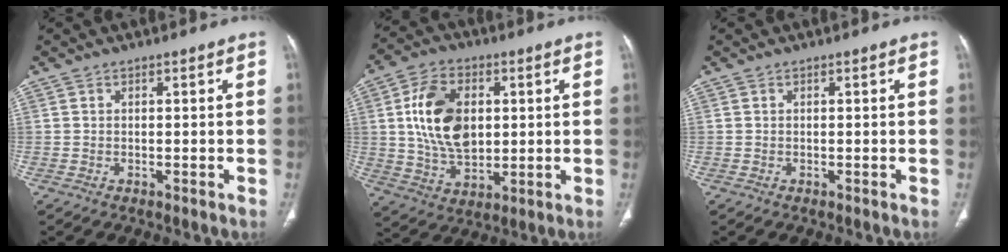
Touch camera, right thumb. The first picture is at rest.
{"total": 14.8, "force": [2.4, 9.6, 11.0], "torque": [-0.177, -0.007, 0.046]}
{"total": 0.0}